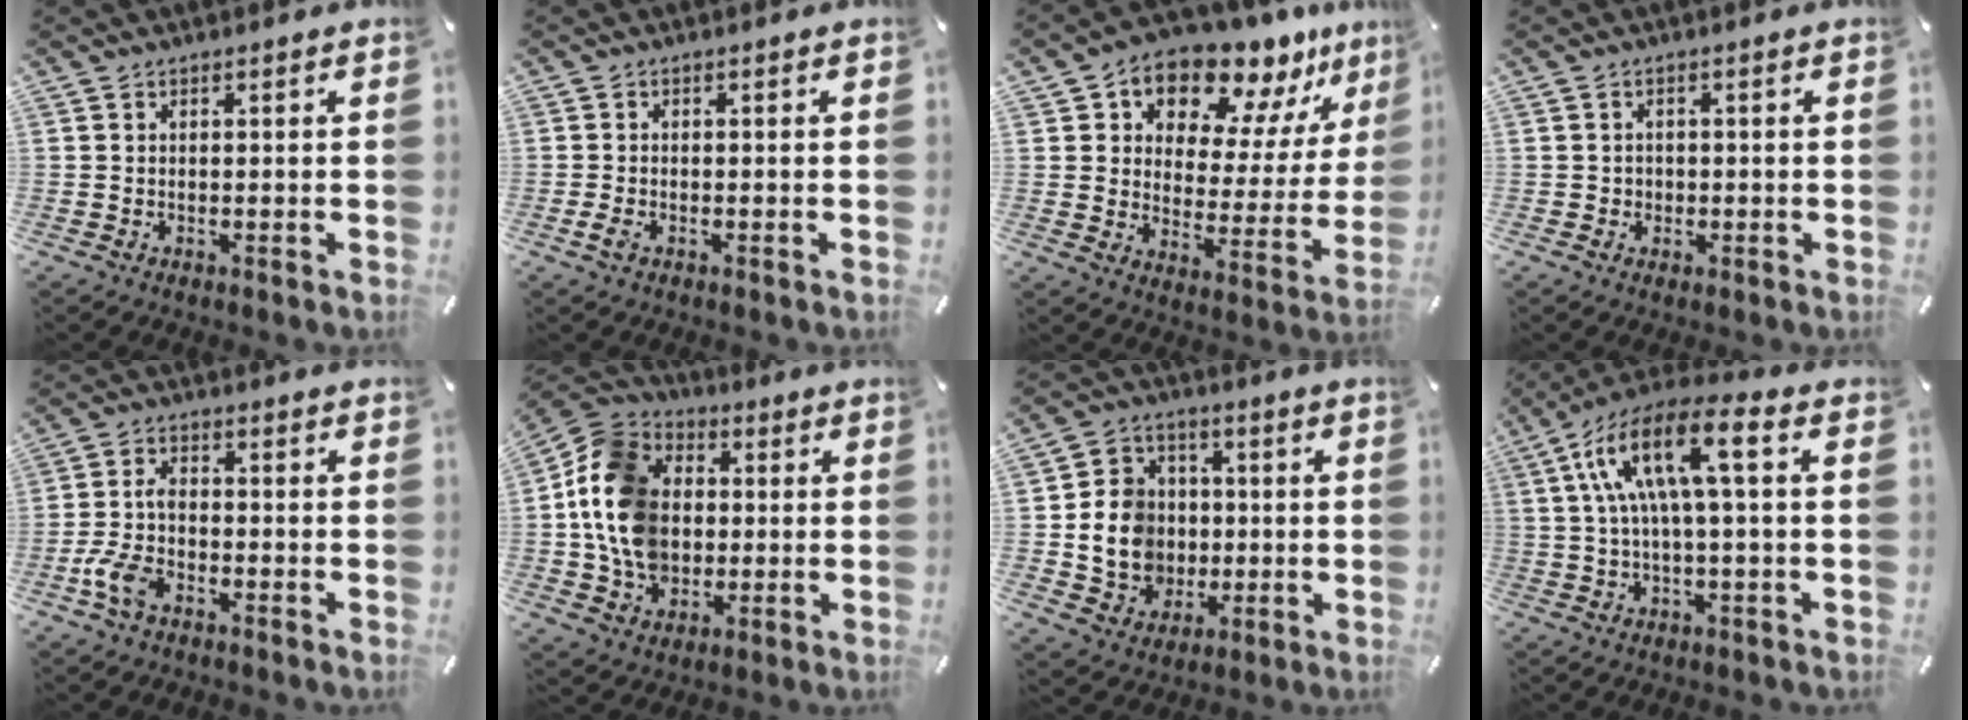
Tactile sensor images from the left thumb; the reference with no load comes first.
{"total": 1.6, "force": [-0.8, 0.8, 1.1], "torque": [-0.025, -0.001, -0.016]}
{"total": 13.1, "force": [11.0, 6.0, 3.6], "torque": [-0.068, -0.102, 0.193]}
{"total": 1.5, "force": [-0.2, 1.5, 0.4], "torque": [-0.008, 0.006, -0.007]}
{"total": 6.8, "force": [-3.2, 3.8, 4.7], "torque": [-0.105, 0.015, -0.063]}
{"total": 15.9, "force": [-1.0, 13.3, 8.7], "torque": [-0.204, 0.020, -0.020]}
{"total": 12.1, "force": [-0.7, 11.0, 5.0], "torque": [-0.103, 0.008, -0.004]}
{"total": 13.8, "force": [2.9, 3.9, 12.9], "torque": [-0.264, -0.006, 0.046]}